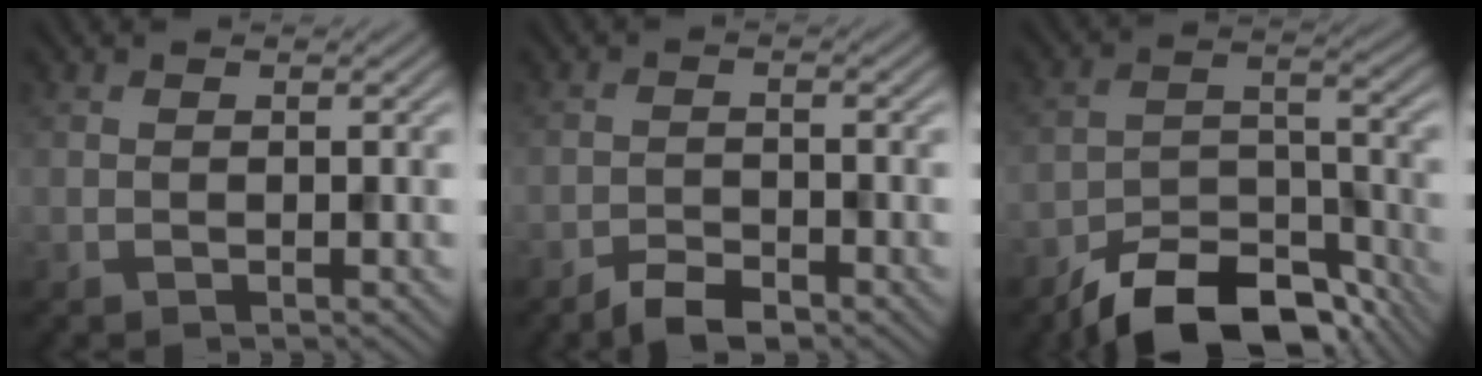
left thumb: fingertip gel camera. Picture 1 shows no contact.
{"total": 3.2, "force": [-2.6, 1.0, 1.6], "torque": [-0.026, 0.002, -0.051]}
{"total": 11.9, "force": [-9.4, 4.7, 5.7], "torque": [-0.090, -0.006, -0.163]}